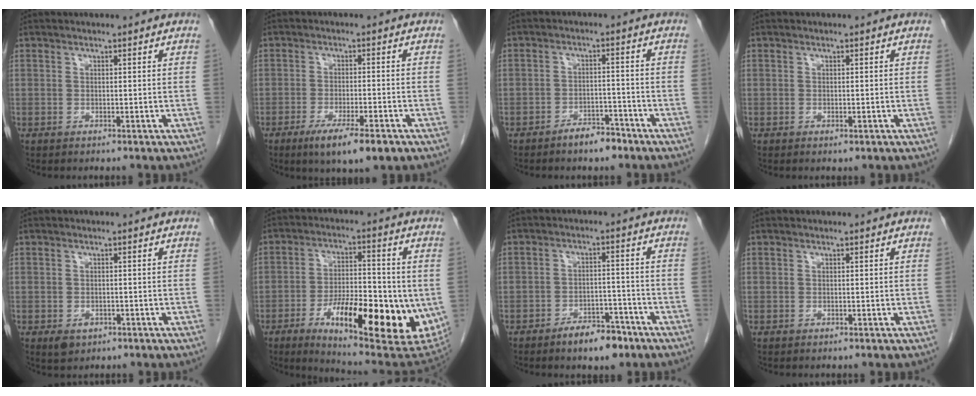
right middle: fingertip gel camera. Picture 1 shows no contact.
{"total": 8.0, "force": [-4.9, 1.1, 6.2], "torque": [-0.098, -0.016, -0.076]}
{"total": 4.0, "force": [-3.3, 1.5, 1.9], "torque": [-0.028, 0.005, -0.051]}
{"total": 0.6, "force": [-0.3, 0.2, 0.5], "torque": [-0.008, -0.002, -0.002]}
{"total": 2.3, "force": [-1.1, 1.5, 1.3], "torque": [-0.023, -0.002, -0.008]}
{"total": 21.3, "force": [-5.8, 5.7, 19.7], "torque": [-0.257, -0.023, -0.074]}
{"total": 6.0, "force": [-4.3, 2.5, 3.3], "torque": [-0.047, 0.007, -0.065]}
{"total": 0.0}